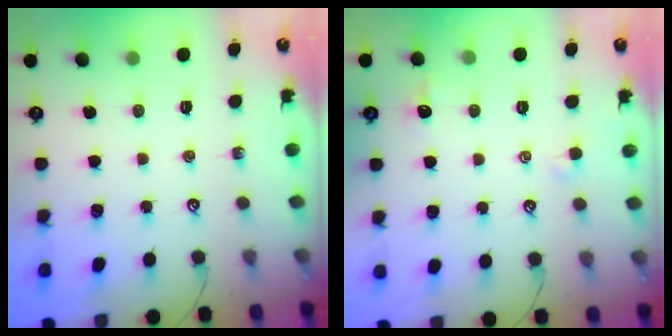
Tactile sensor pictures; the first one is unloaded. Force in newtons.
{"total": 1.1, "press": 0.9, "slide": 0.6}